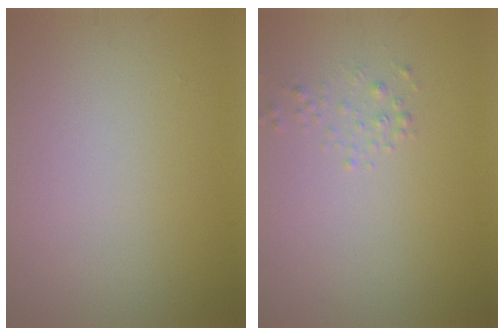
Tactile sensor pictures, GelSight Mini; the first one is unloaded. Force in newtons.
{"total": 0.9, "press": 0.9, "slide": 0.0}